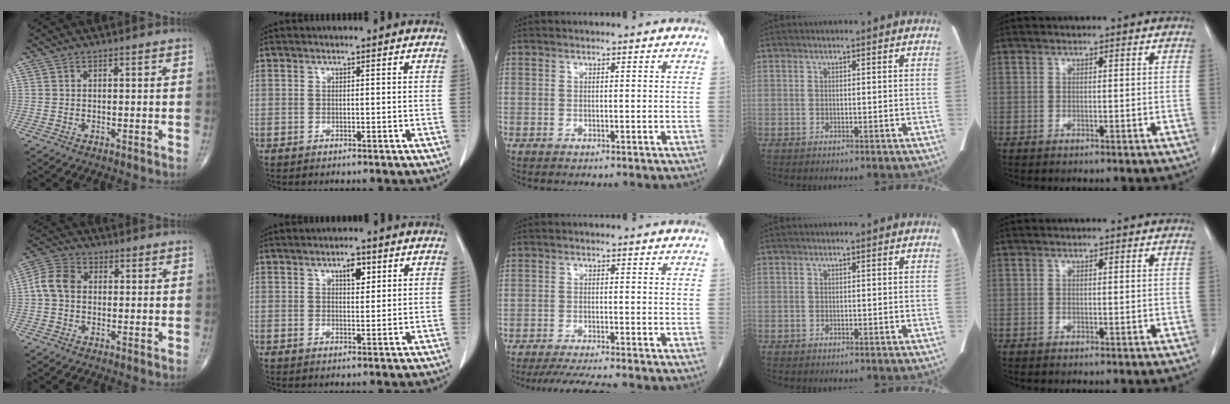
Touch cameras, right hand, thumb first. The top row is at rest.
{"thumb": {"total": 6.3, "force": [0.1, 4.8, 4.1], "torque": [-0.076, 0.019, -0.007]}, "index": {"total": 3.0, "force": [1.5, 1.3, 2.3], "torque": [-0.035, -0.001, 0.024]}, "middle": {"total": 7.7, "force": [-6.8, -0.1, 3.6], "torque": [-0.050, -0.019, -0.106]}}